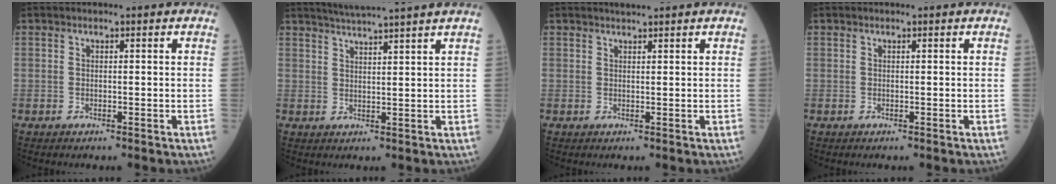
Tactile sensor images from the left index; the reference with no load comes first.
{"total": 8.2, "force": [7.3, -1.6, 3.5], "torque": [-0.056, 0.015, 0.104]}
{"total": 1.3, "force": [1.2, -0.2, 0.4], "torque": [-0.008, 0.004, 0.025]}
{"total": 0.0}